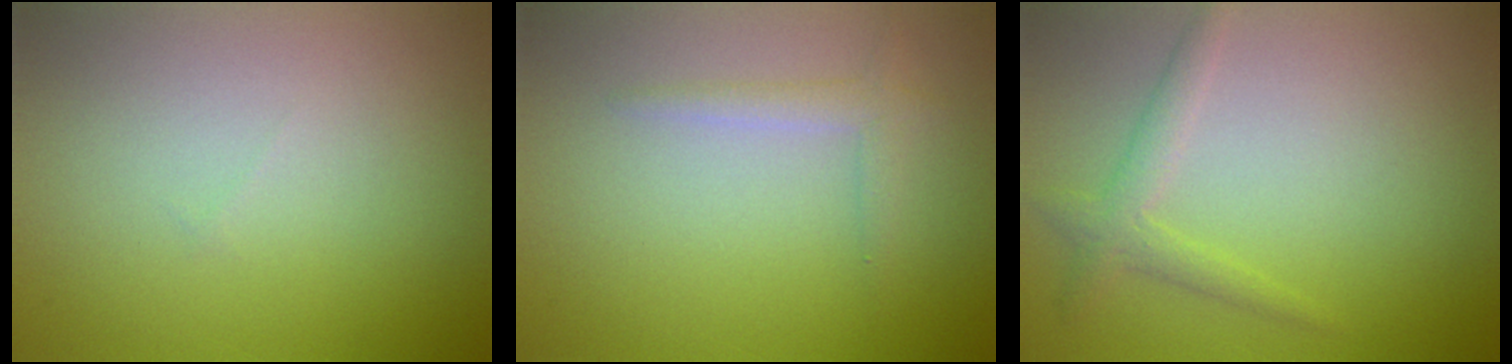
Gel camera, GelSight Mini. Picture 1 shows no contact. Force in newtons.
{"total": 1.4, "press": 1.4, "slide": 0.1}
{"total": 2.0, "press": 2.0, "slide": 0.1}